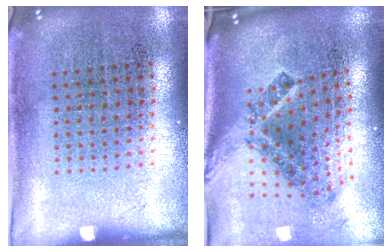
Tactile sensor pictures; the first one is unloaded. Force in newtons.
{"total": 2.5, "press": 1.5, "slide": 2.0}